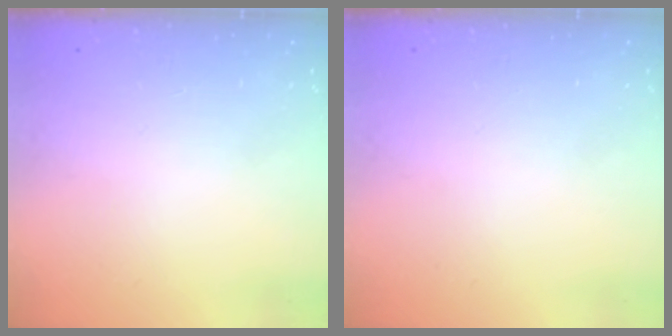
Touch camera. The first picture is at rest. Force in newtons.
{"total": 0.0}